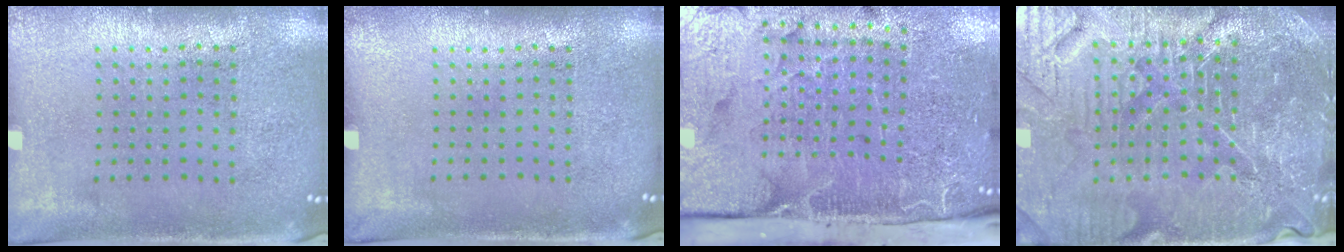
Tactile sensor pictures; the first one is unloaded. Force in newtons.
{"total": 0.0}
{"total": 5.2, "press": 4.0, "slide": 3.3}
{"total": 5.7, "press": 5.3, "slide": 1.9}